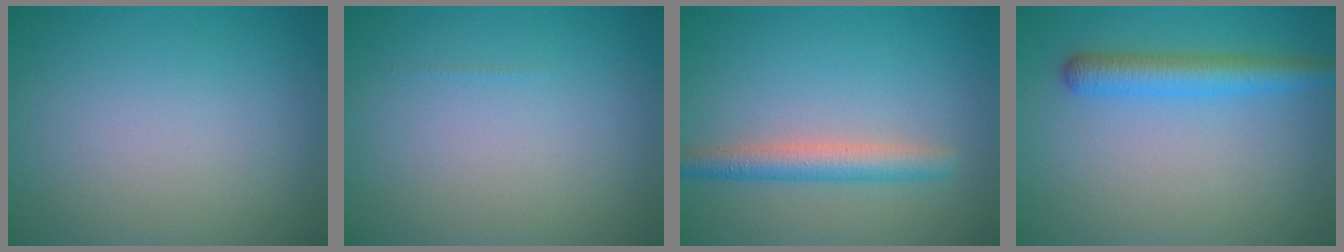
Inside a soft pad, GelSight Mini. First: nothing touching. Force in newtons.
{"total": 0.0}
{"total": 3.0, "press": 3.0, "slide": 0.1}
{"total": 3.4, "press": 3.4, "slide": 0.2}